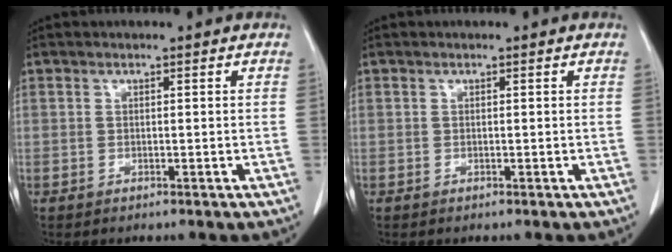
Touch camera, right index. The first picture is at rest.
{"total": 0.0}